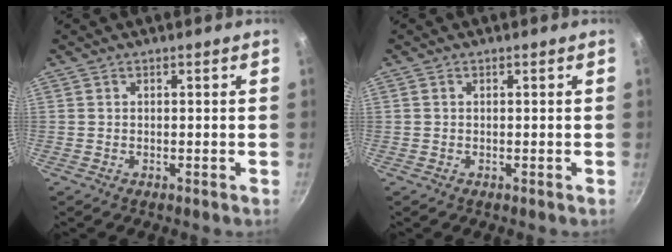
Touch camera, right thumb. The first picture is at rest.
{"total": 0.0}